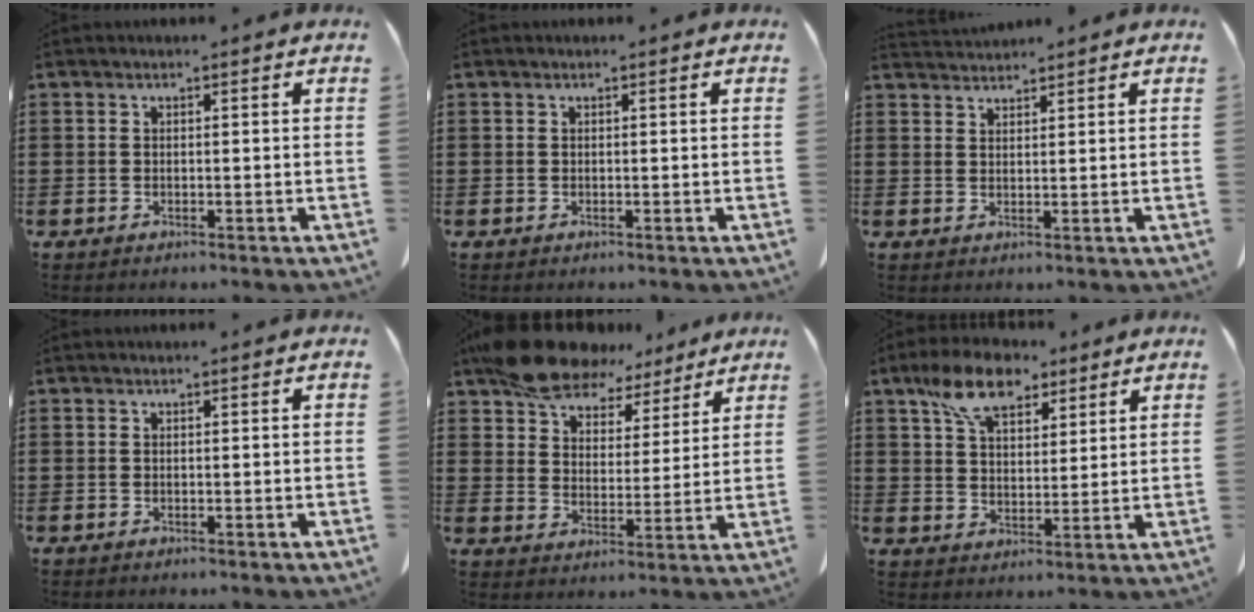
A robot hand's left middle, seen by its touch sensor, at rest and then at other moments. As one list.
[{"total": 0.0}, {"total": 2.0, "force": [2.0, 0.0, -0.1], "torque": [-0.004, -0.002, 0.038]}, {"total": 0.0}, {"total": 11.2, "force": [9.4, 4.8, 3.8], "torque": [-0.097, -0.029, 0.179]}, {"total": 9.4, "force": [6.4, 4.6, 5.2], "torque": [-0.114, 0.002, 0.118]}]